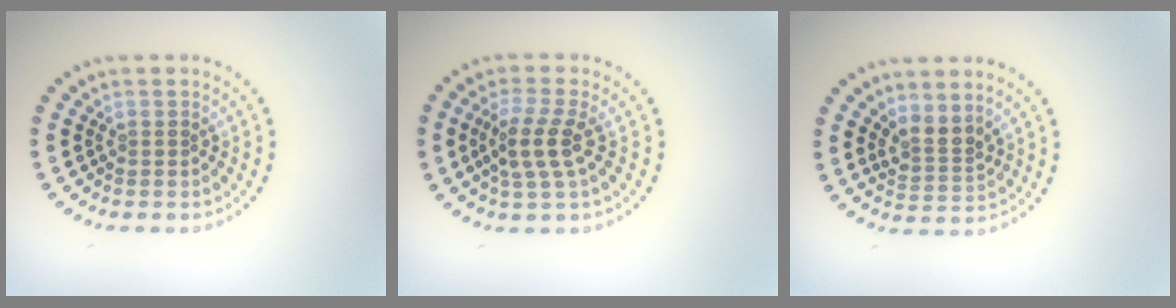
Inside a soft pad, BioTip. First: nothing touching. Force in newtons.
{"total": 3.3, "press": 2.9, "slide": 1.6}
{"total": 2.4, "press": 1.8, "slide": 1.6}